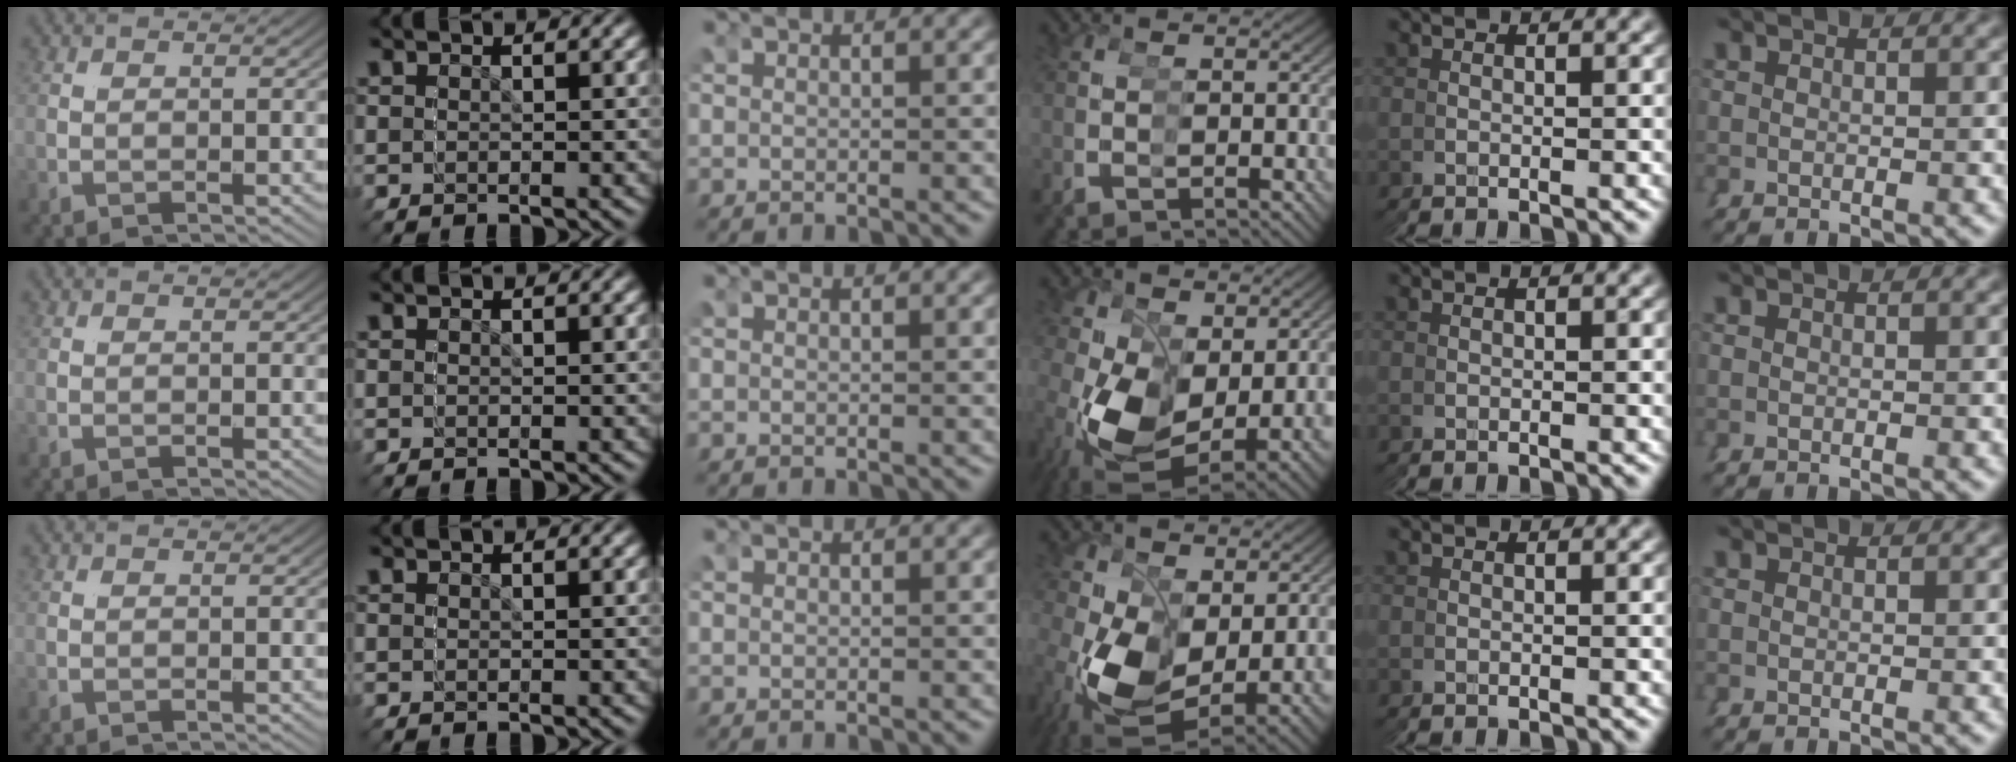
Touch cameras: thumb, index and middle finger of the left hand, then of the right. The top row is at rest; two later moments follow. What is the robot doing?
{"motion": "grasp_and_lifting", "object": "stress ball aka squeeze ball"}